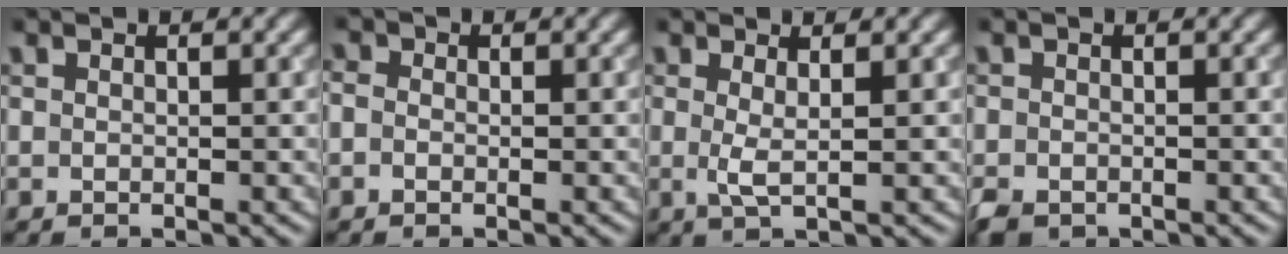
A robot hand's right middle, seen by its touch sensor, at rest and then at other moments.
{"total": 1.1, "force": [-0.3, 0.9, 0.6], "torque": [-0.015, 0.000, -0.012]}
{"total": 1.7, "force": [0.3, 0.2, 1.6], "torque": [-0.035, -0.004, 0.005]}
{"total": 1.7, "force": [-1.3, 0.9, 0.6], "torque": [-0.010, -0.005, -0.029]}